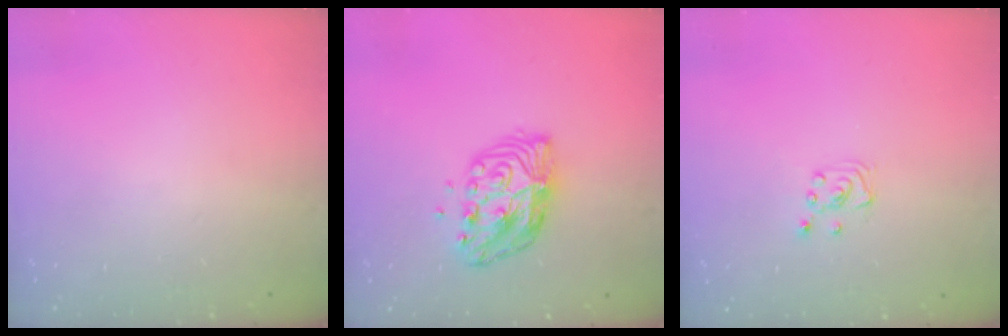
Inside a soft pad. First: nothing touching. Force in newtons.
{"total": 11.3, "press": 11.3, "slide": 0.7}
{"total": 3.7, "press": 3.6, "slide": 0.4}